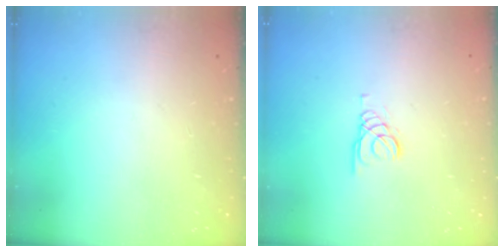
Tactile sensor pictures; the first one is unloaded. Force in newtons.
{"total": 1.5, "press": 1.5, "slide": 0.1}